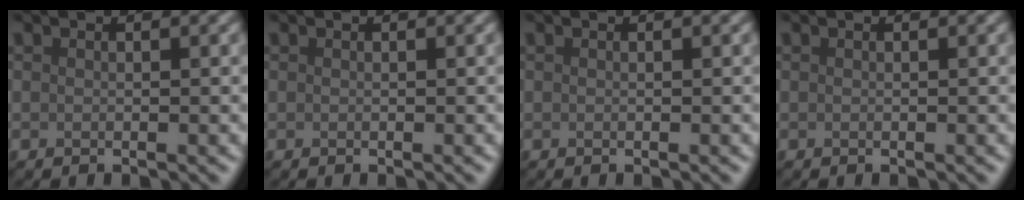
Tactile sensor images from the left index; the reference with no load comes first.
{"total": 0.0}
{"total": 0.0}
{"total": 0.0}